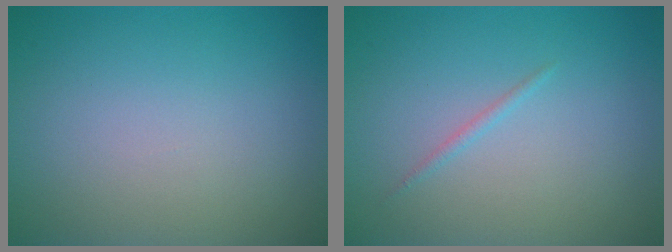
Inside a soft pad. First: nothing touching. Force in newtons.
{"total": 0.6, "press": 0.6, "slide": 0.0}